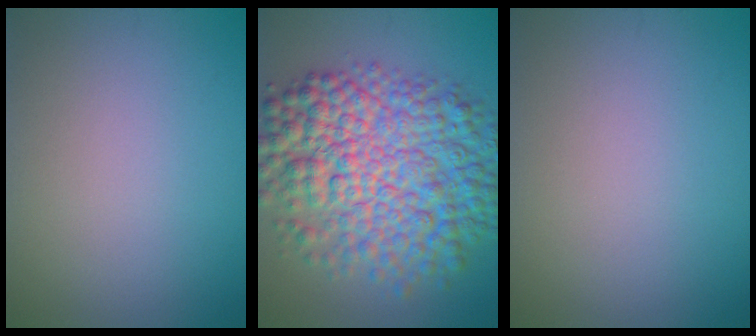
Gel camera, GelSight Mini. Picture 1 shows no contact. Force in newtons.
{"total": 11.5, "press": 11.5, "slide": 0.1}
{"total": 0.0}